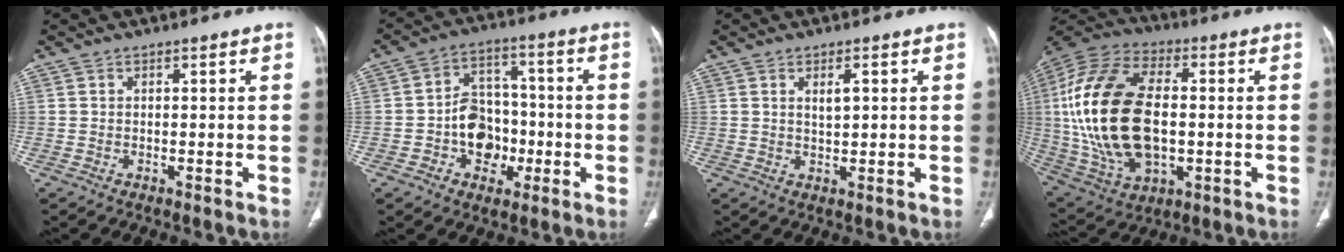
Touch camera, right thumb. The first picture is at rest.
{"total": 10.6, "force": [-2.7, 8.5, 5.8], "torque": [-0.046, 0.036, -0.046]}
{"total": 2.7, "force": [1.0, 1.0, 2.3], "torque": [-0.038, -0.006, 0.018]}
{"total": 26.1, "force": [0.1, 15.0, 21.3], "torque": [-0.437, 0.001, 0.010]}